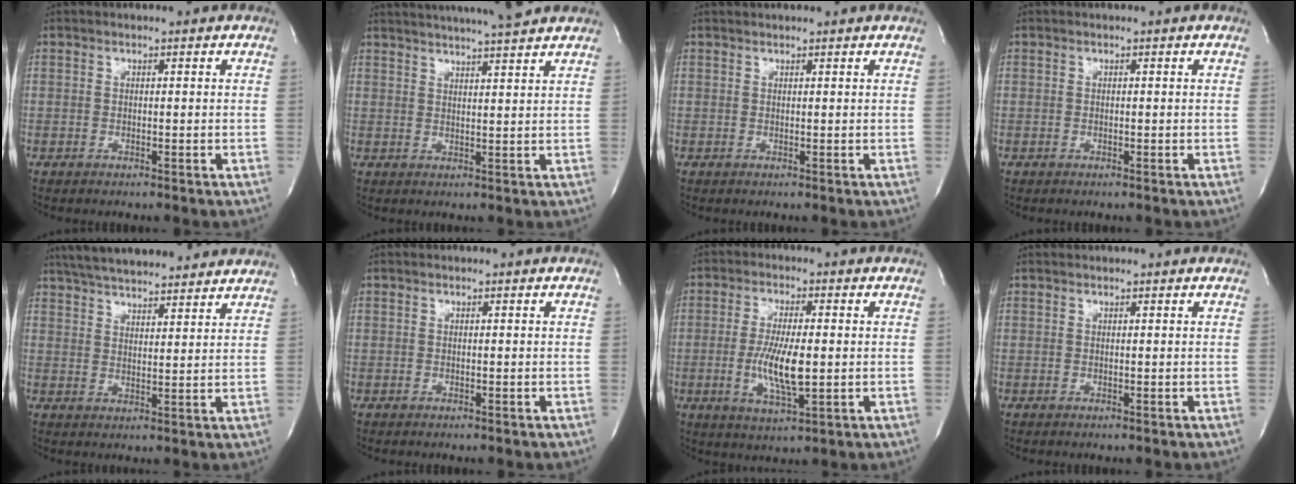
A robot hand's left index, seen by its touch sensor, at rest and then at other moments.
{"total": 12.4, "force": [11.1, 0.1, 5.5], "torque": [-0.090, 0.012, 0.147]}
{"total": 2.4, "force": [2.3, 0.0, 0.5], "torque": [-0.008, 0.019, 0.028]}
{"total": 0.0}
{"total": 17.2, "force": [15.3, 3.3, 7.1], "torque": [-0.116, 0.034, 0.222]}
{"total": 0.0}
{"total": 7.9, "force": [-1.0, 1.6, 7.7], "torque": [-0.152, -0.015, -0.016]}
{"total": 1.1, "force": [1.1, 0.0, 0.2], "torque": [-0.006, 0.013, 0.016]}